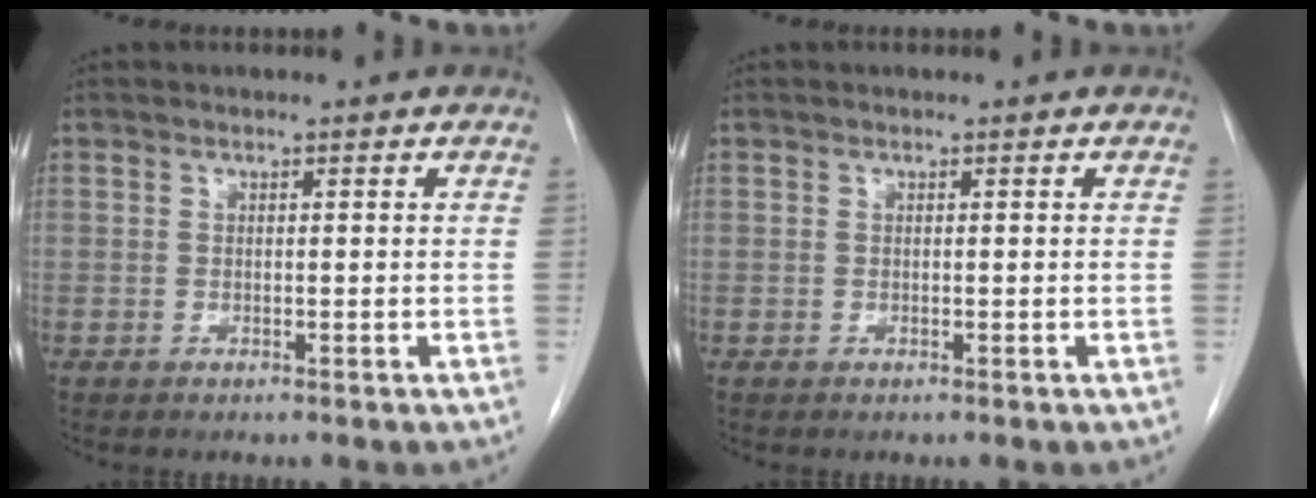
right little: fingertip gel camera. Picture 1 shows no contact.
{"total": 0.0}